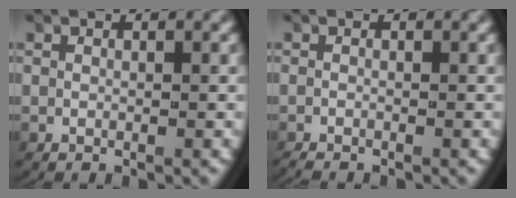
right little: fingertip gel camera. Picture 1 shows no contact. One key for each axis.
{"total": 1.3, "fx": -1.2, "fy": 0.2, "fz": 0.2, "tx": -0.007, "ty": -0.007, "tz": -0.019}